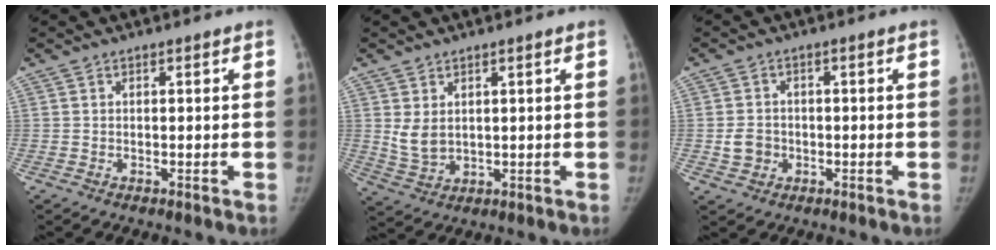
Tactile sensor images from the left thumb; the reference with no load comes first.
{"total": 4.5, "force": [1.3, 2.9, 3.1], "torque": [-0.051, -0.011, 0.039]}
{"total": 3.9, "force": [-0.9, 3.5, 1.6], "torque": [-0.017, 0.009, -0.012]}